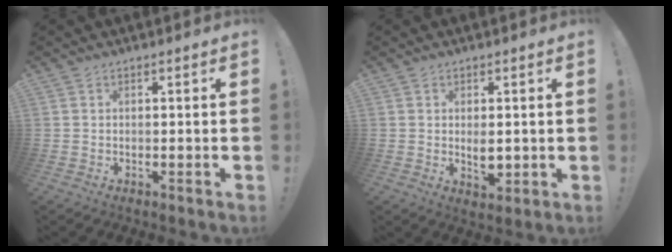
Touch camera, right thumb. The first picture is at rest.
{"total": 4.1, "force": [0.2, 2.2, 3.4], "torque": [-0.046, 0.000, 0.003]}